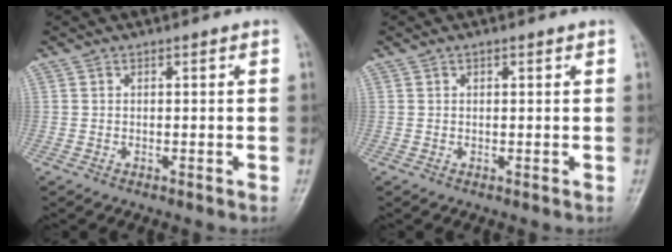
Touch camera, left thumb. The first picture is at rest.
{"total": 0.6, "force": [0.4, 0.3, 0.4], "torque": [-0.002, 0.000, 0.005]}